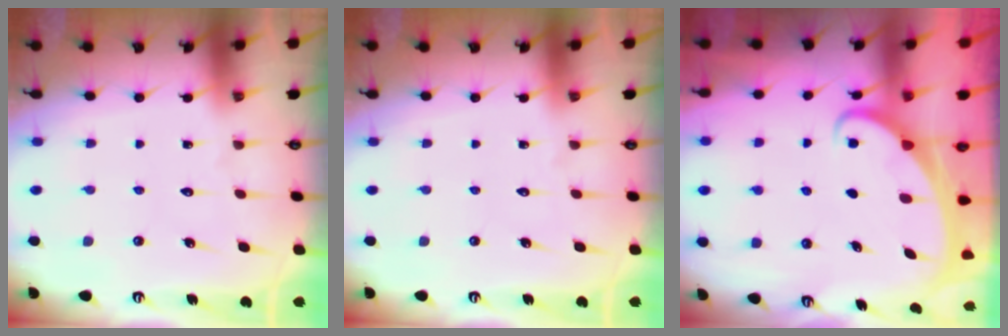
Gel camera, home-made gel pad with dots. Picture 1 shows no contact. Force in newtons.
{"total": 0.0}
{"total": 2.3, "press": 2.3, "slide": 0.3}